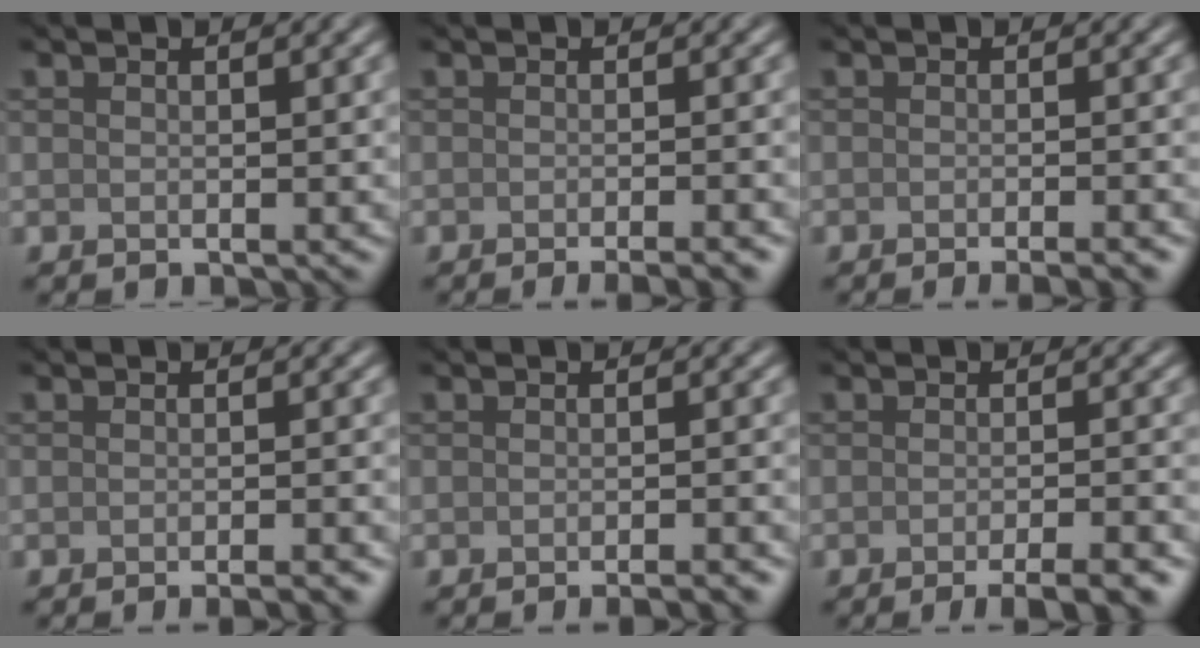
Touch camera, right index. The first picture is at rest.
{"total": 3.7, "force": [-2.5, 1.0, 2.7], "torque": [-0.013, 0.008, -0.029]}
{"total": 3.2, "force": [-2.1, 0.8, 2.3], "torque": [-0.011, 0.006, -0.024]}
{"total": 3.2, "force": [-2.2, 0.8, 2.2], "torque": [-0.012, 0.007, -0.031]}
{"total": 3.2, "force": [-2.5, 0.7, 2.0], "torque": [-0.013, 0.008, -0.034]}
{"total": 4.8, "force": [-3.1, 1.0, 3.6], "torque": [-0.038, 0.004, -0.043]}